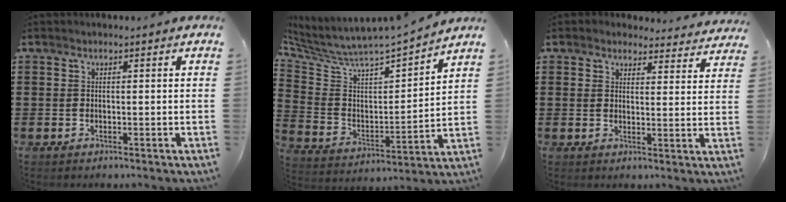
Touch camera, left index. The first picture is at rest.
{"total": 4.5, "force": [4.2, 0.8, 1.3], "torque": [-0.056, -0.051, 0.064]}
{"total": 3.9, "force": [3.7, 0.9, 0.4], "torque": [-0.015, -0.013, 0.068]}